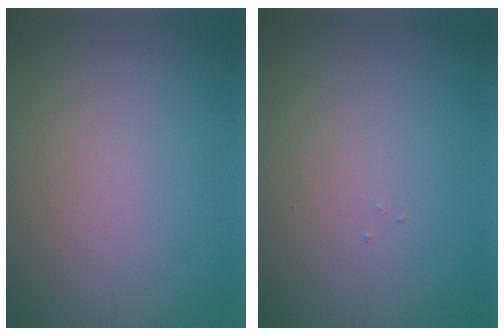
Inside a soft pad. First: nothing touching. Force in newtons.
{"total": 0.0}